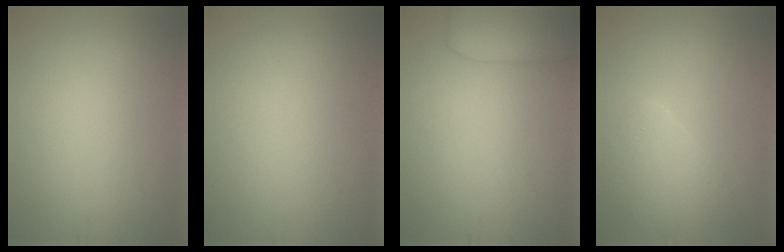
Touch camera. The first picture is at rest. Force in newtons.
{"total": 0.0}
{"total": 4.6, "press": 4.6, "slide": 0.4}
{"total": 3.6, "press": 3.6, "slide": 0.2}